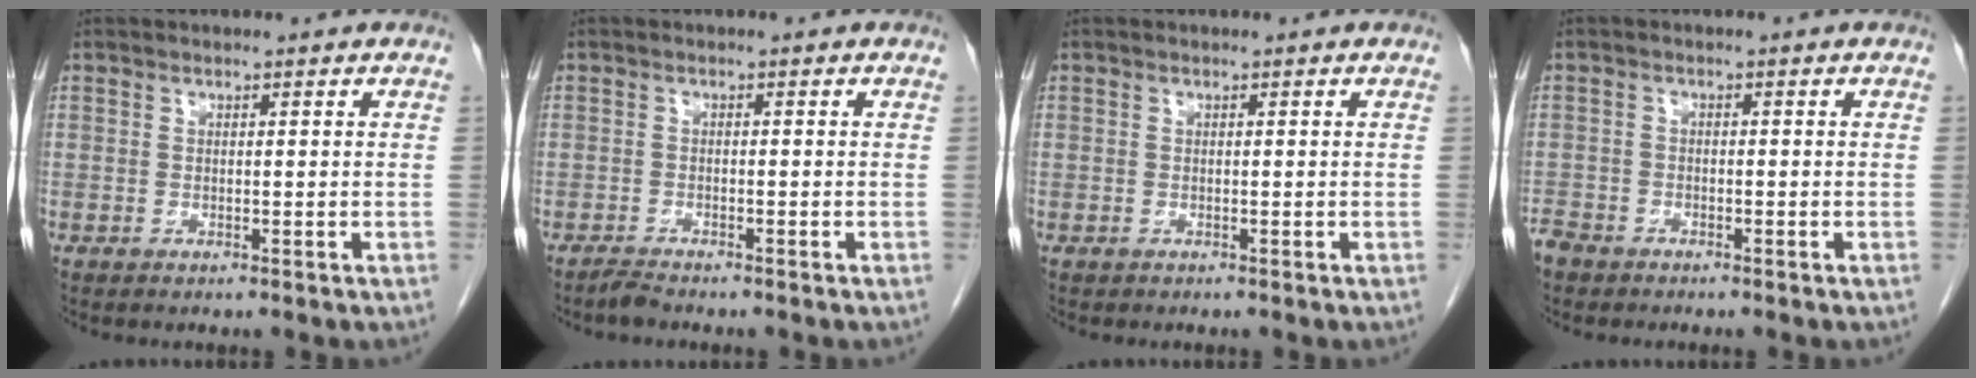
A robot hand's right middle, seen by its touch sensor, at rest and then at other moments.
{"total": 1.4, "force": [-1.4, -0.1, 0.3], "torque": [-0.014, -0.006, -0.026]}
{"total": 0.0}
{"total": 3.1, "force": [-2.8, 1.3, 0.5], "torque": [-0.010, -0.002, -0.051]}